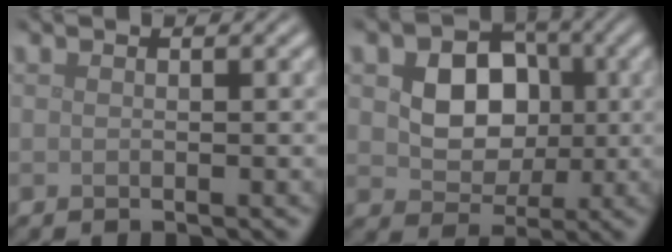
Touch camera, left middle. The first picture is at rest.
{"total": 6.1, "force": [0.8, 4.7, 3.8], "torque": [-0.067, 0.000, 0.007]}